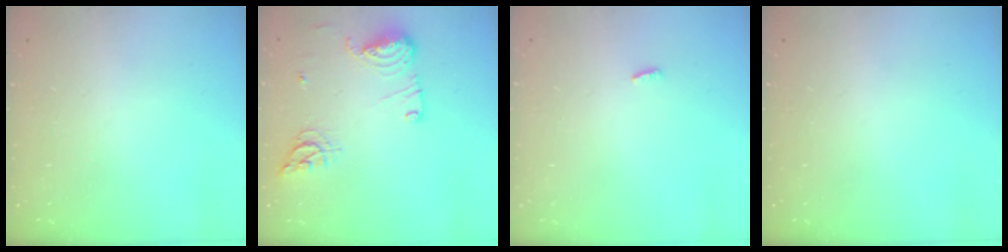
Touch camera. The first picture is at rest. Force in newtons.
{"total": 12.4, "press": 12.2, "slide": 2.3}
{"total": 2.3, "press": 2.1, "slide": 0.8}
{"total": 0.0}